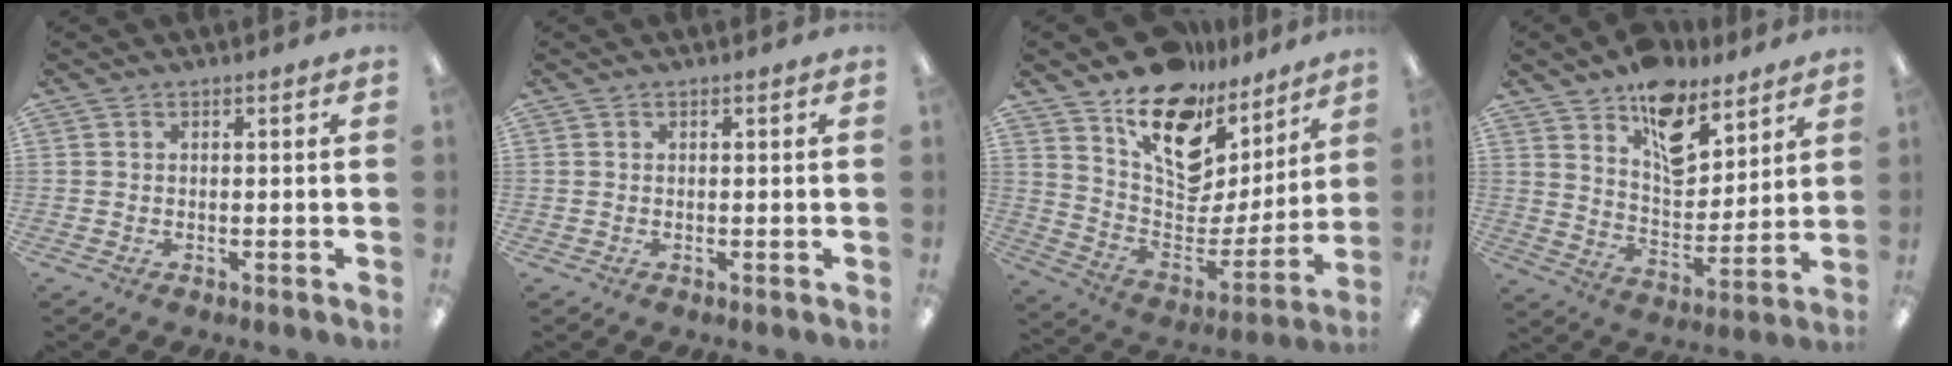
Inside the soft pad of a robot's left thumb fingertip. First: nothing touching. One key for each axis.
{"total": 0.0}
{"total": 17.1, "fx": 11.3, "fy": 10.1, "fz": 8.0, "tx": -0.135, "ty": -0.088, "tz": 0.205}
{"total": 12.9, "fx": 9.5, "fy": 6.6, "fz": 5.7, "tx": -0.073, "ty": -0.065, "tz": 0.172}